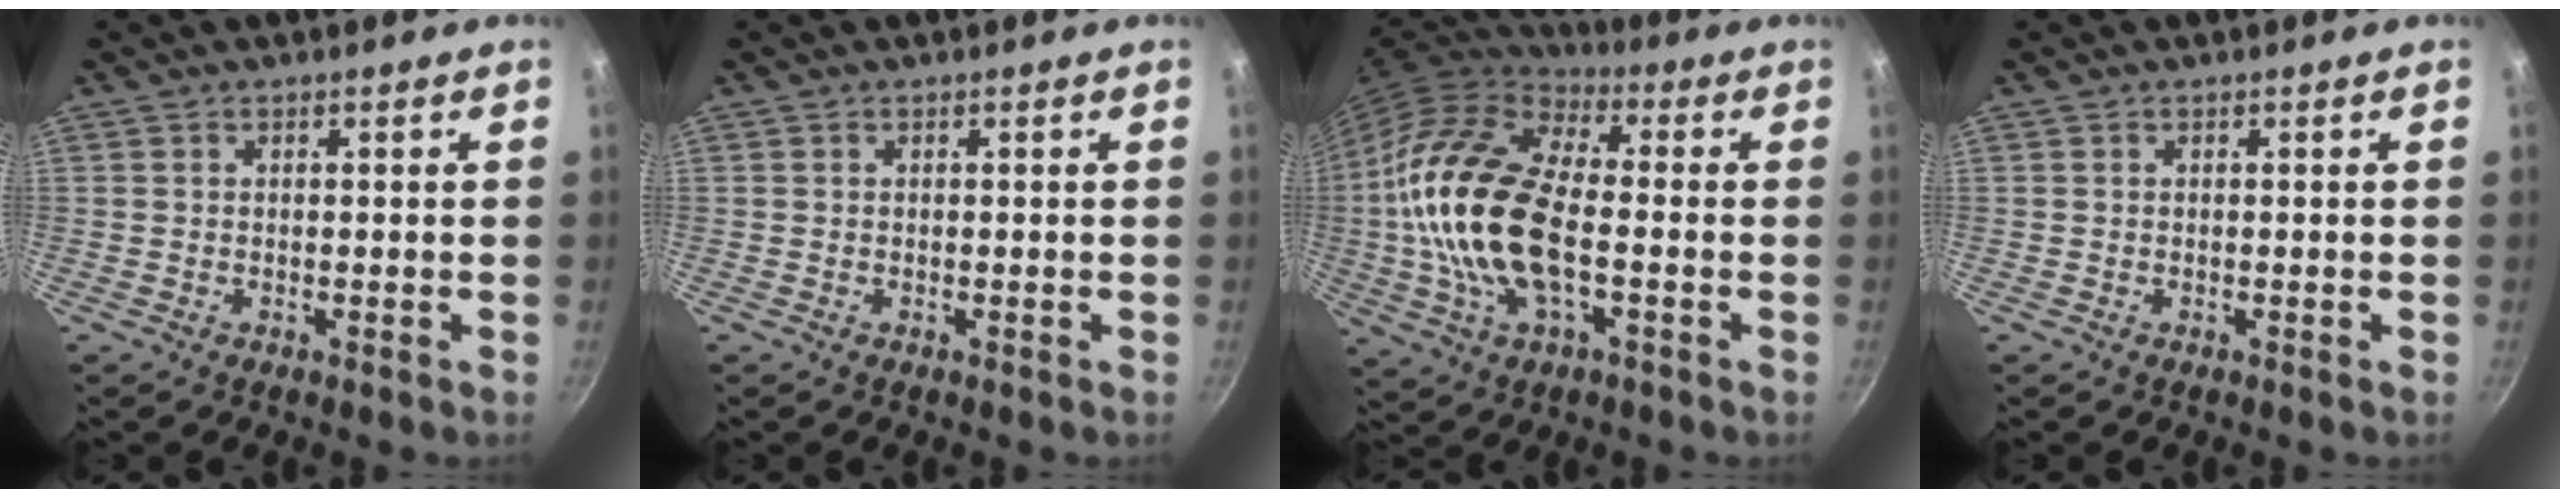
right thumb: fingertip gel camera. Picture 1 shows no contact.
{"total": 0.0}
{"total": 20.9, "force": [-1.8, 10.5, 17.9], "torque": [-0.344, 0.029, -0.046]}
{"total": 0.0}